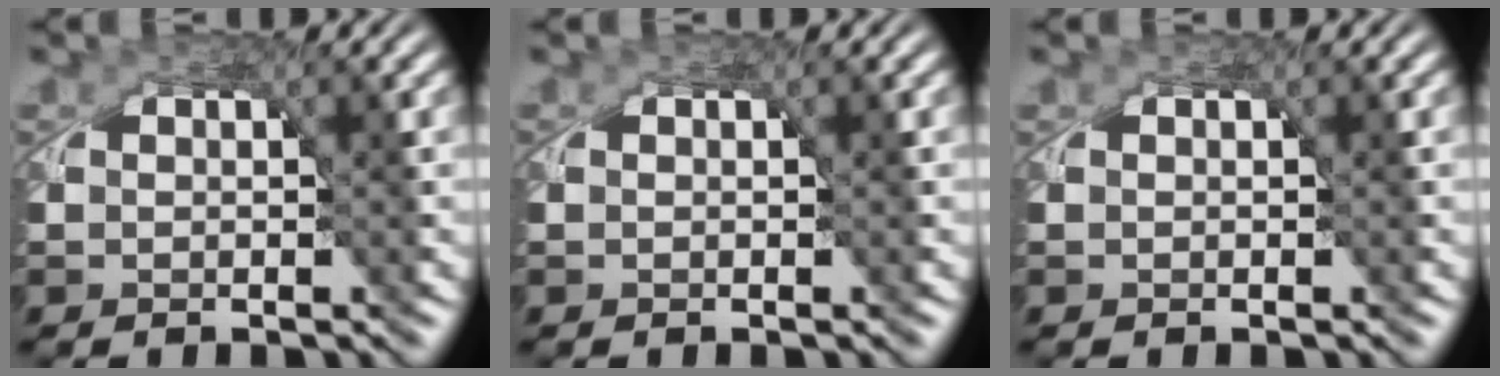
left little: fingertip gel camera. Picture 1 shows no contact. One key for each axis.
{"total": 0.0}
{"total": 0.0}